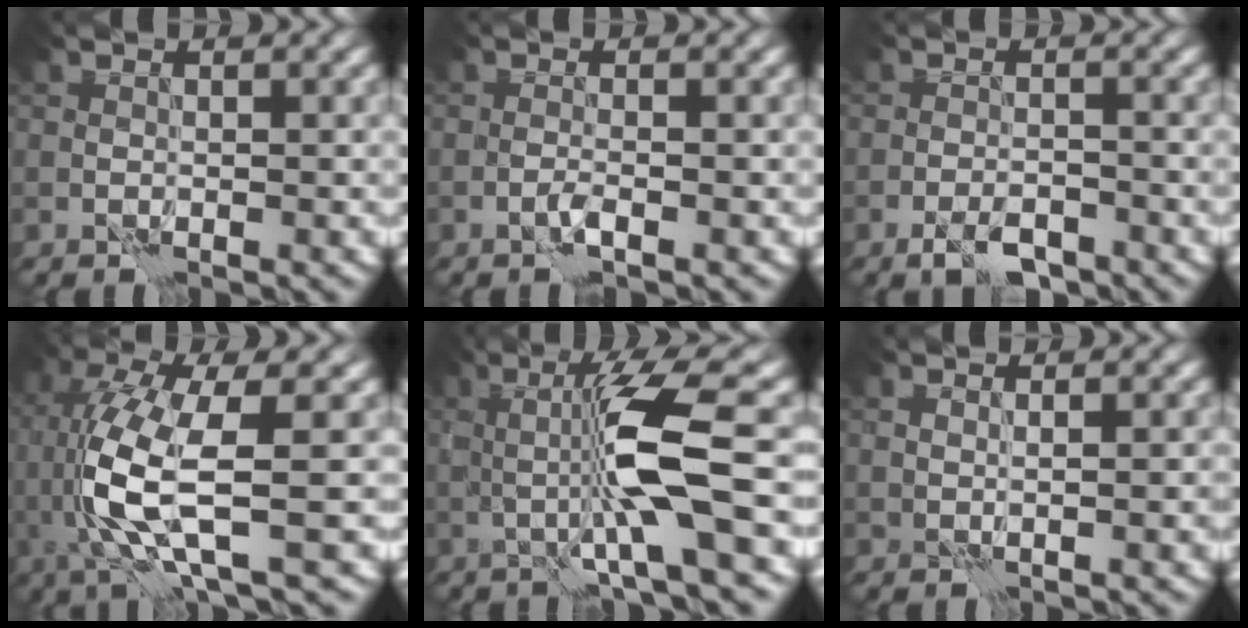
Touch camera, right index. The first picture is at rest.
{"total": 0.6, "force": [-0.3, -0.2, 0.5], "torque": [-0.011, 0.001, -0.007]}
{"total": 2.7, "force": [-1.9, 0.9, 1.6], "torque": [-0.026, -0.001, -0.037]}
{"total": 8.0, "force": [0.3, 2.1, 7.7], "torque": [-0.184, -0.010, 0.012]}
{"total": 6.9, "force": [-0.1, 0.3, 6.9], "torque": [-0.124, 0.006, 0.002]}
{"total": 1.0, "force": [0.4, 0.1, 0.9], "torque": [-0.015, -0.009, 0.012]}